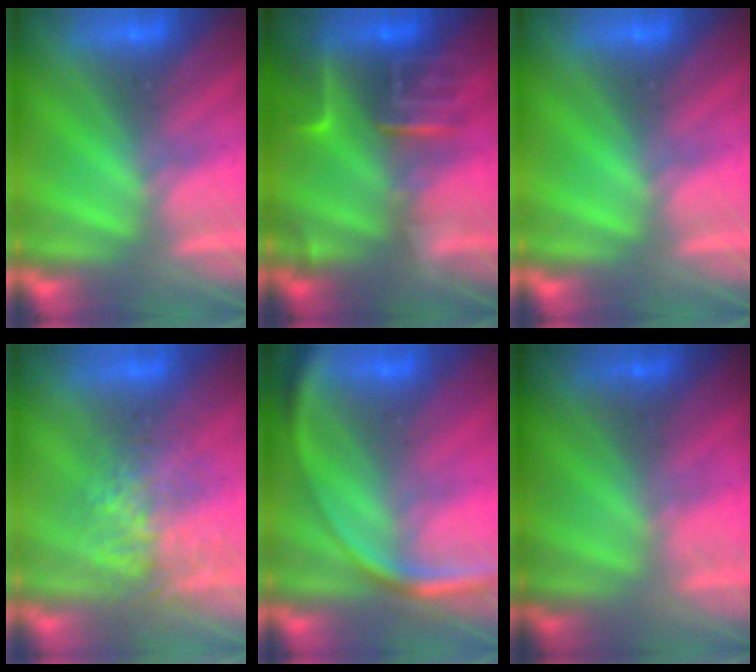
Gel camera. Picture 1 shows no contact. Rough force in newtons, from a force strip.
{"total": 7.4}
{"total": 0.0}
{"total": 3.9}
{"total": 2.7}
{"total": 1.8}